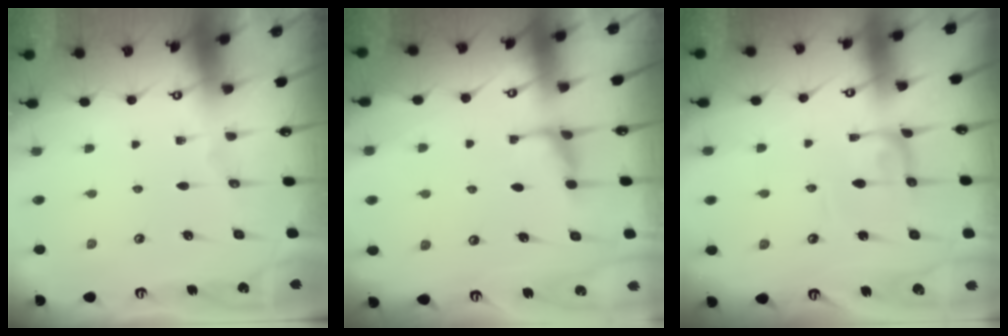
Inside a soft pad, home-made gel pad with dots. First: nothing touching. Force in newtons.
{"total": 4.1, "press": 4.1, "slide": 0.1}
{"total": 1.7, "press": 1.7, "slide": 0.1}